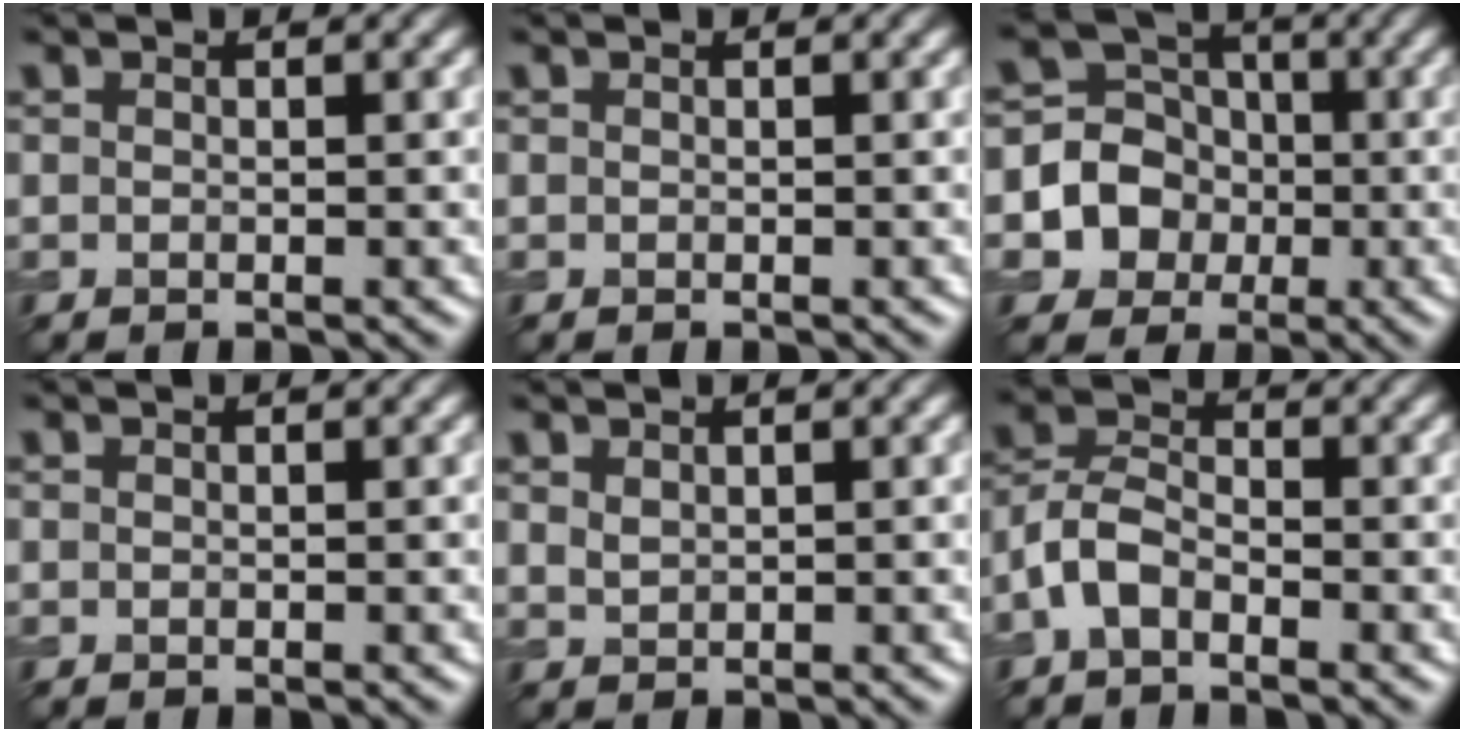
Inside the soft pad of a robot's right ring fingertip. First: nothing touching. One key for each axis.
{"total": 0.0}
{"total": 7.0, "fx": -1.6, "fy": 6.6, "fz": 1.7, "tx": -0.023, "ty": 0.018, "tz": -0.055}
{"total": 0.0}
{"total": 1.0, "fx": 0.8, "fy": 0.5, "fz": 0.5, "tx": -0.015, "ty": -0.001, "tz": 0.020}
{"total": 3.4, "fx": -1.8, "fy": 1.9, "fz": 2.2, "tx": -0.046, "ty": 0.009, "tz": -0.047}